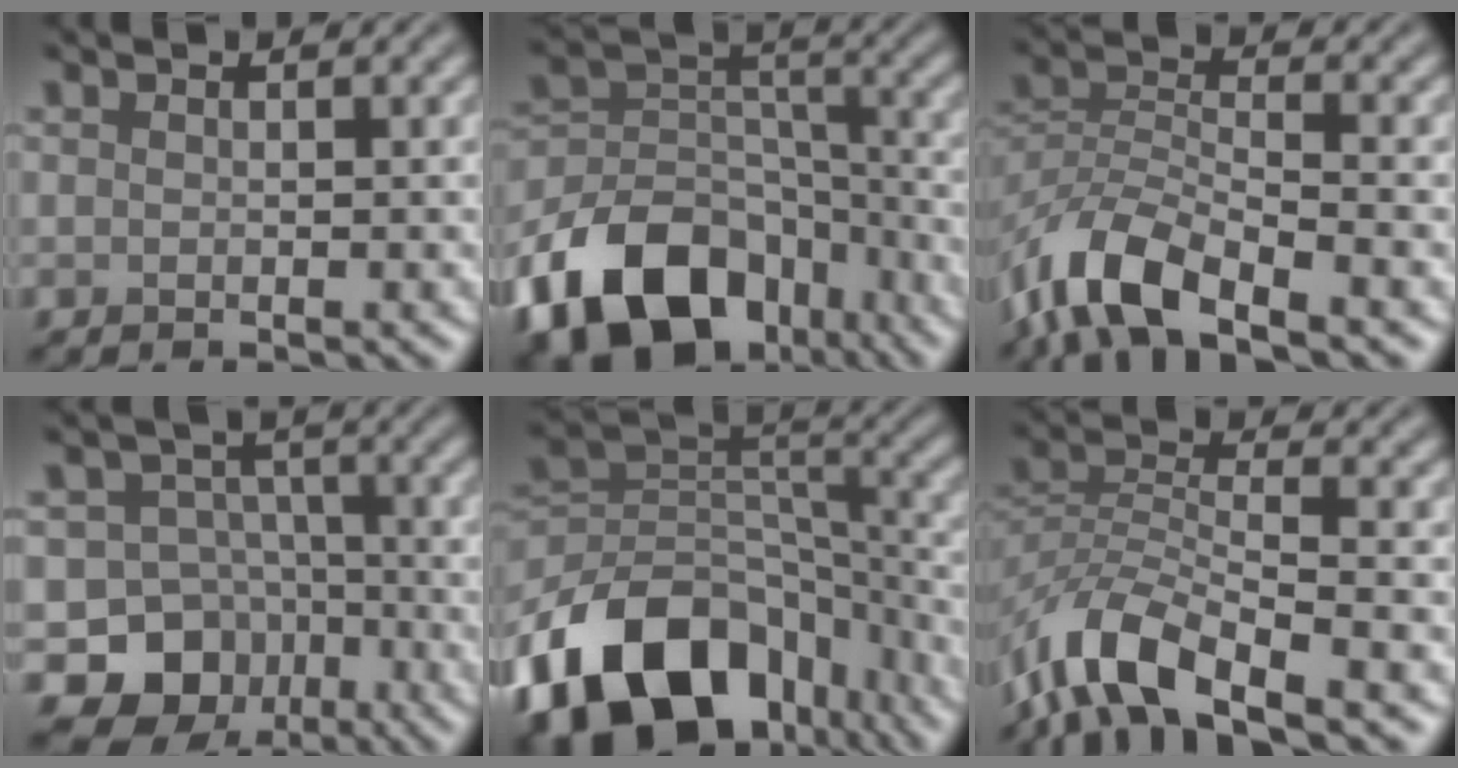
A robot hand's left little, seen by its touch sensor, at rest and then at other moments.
{"total": 14.2, "force": [-8.5, 9.0, 6.9], "torque": [-0.148, 0.002, -0.152]}
{"total": 8.0, "force": [-5.3, 3.2, 5.1], "torque": [-0.095, -0.001, -0.112]}
{"total": 10.1, "force": [-5.1, 8.3, 2.4], "torque": [-0.026, -0.003, -0.099]}
{"total": 15.9, "force": [-9.4, 10.1, 7.9], "torque": [-0.173, 0.004, -0.154]}
{"total": 8.2, "force": [-5.5, 3.0, 5.3], "torque": [-0.095, 0.001, -0.116]}